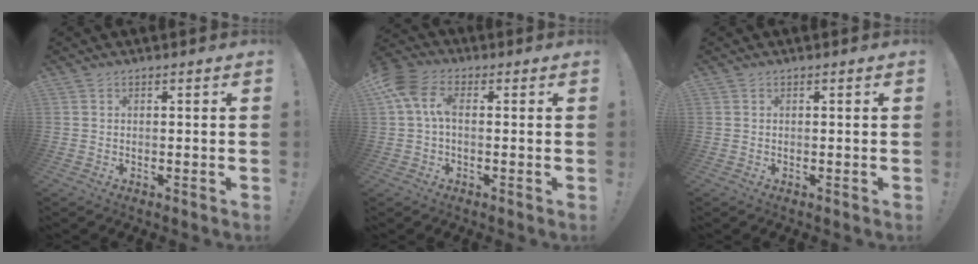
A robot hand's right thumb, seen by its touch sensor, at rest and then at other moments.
{"total": 8.5, "force": [1.4, 5.1, 6.7], "torque": [-0.143, 0.003, 0.031]}
{"total": 0.0}